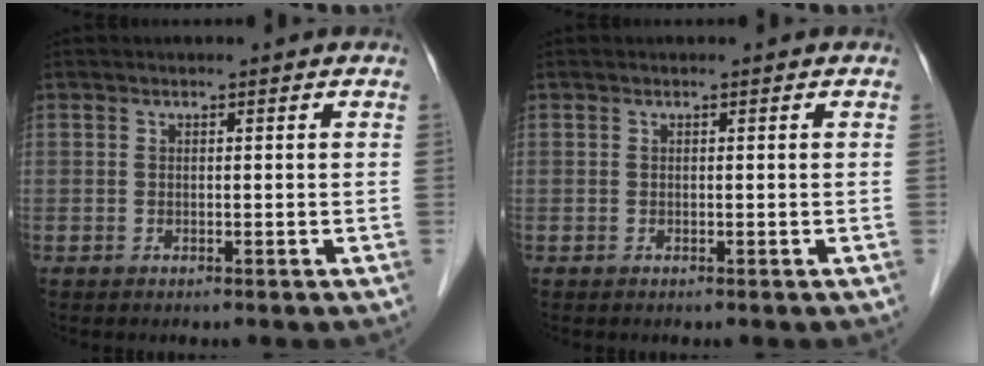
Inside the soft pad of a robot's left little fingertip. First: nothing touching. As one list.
[{"total": 0.0}]